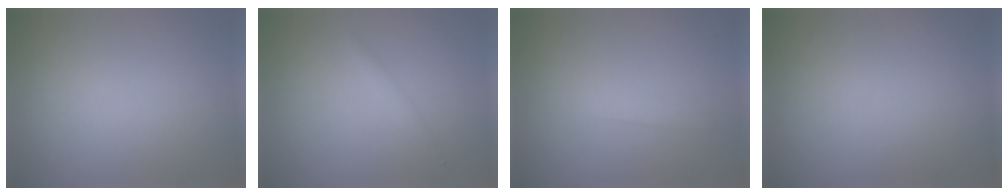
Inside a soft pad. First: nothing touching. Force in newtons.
{"total": 0.8, "press": 0.8, "slide": 0.1}
{"total": 0.9, "press": 0.9, "slide": 0.1}
{"total": 0.0}